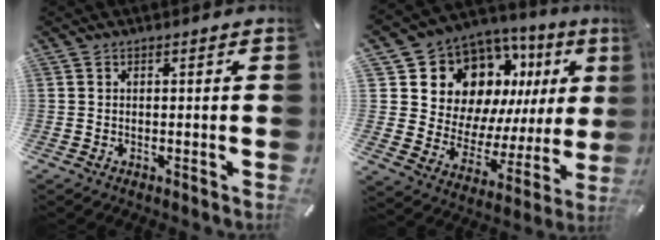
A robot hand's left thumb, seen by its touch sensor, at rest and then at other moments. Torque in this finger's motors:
{"motor_torque": [1.15, 2.36, 1.47, -1.31, 0.07]}